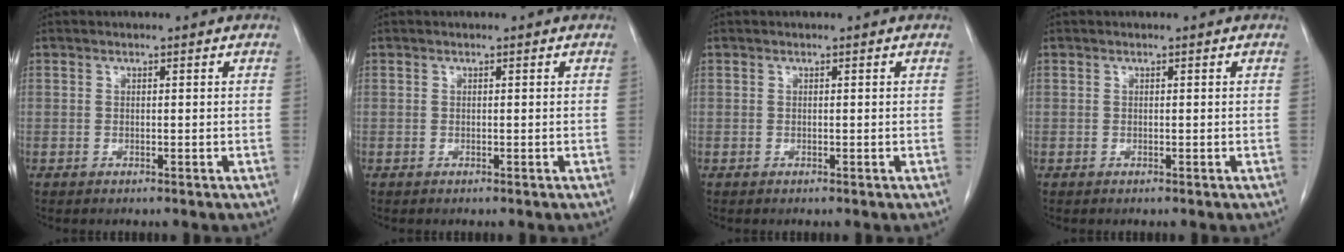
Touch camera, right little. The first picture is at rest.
{"total": 0.0}
{"total": 0.0}
{"total": 0.0}